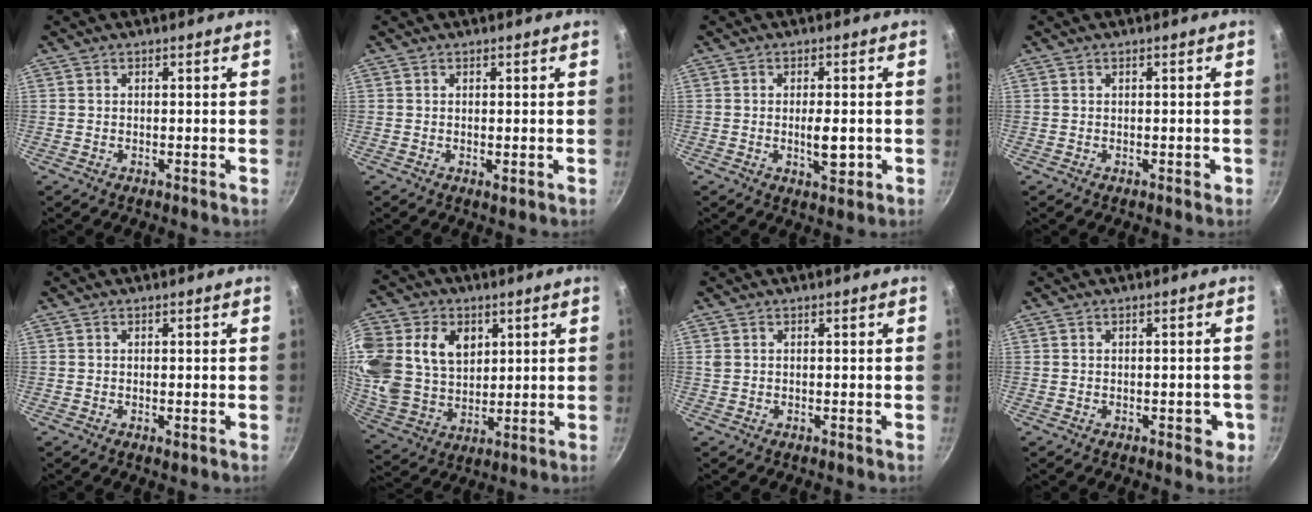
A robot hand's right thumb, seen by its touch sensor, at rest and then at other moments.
{"total": 0.9, "force": [-0.1, 0.3, 0.9], "torque": [-0.016, -0.006, -0.001]}
{"total": 4.7, "force": [-0.8, 1.8, 4.3], "torque": [-0.061, -0.002, -0.010]}
{"total": 0.7, "force": [-0.2, 0.5, 0.5], "torque": [0.000, 0.003, -0.003]}
{"total": 0.6, "force": [-0.1, 0.1, 0.6], "torque": [-0.011, -0.005, -0.001]}
{"total": 22.8, "force": [7.0, 17.2, 13.3], "torque": [-0.295, 0.009, 0.137]}
{"total": 0.5, "force": [0.2, 0.4, 0.3], "torque": [-0.006, 0.002, 0.004]}
{"total": 3.1, "force": [-1.0, 1.7, 2.4], "torque": [-0.006, 0.009, -0.013]}